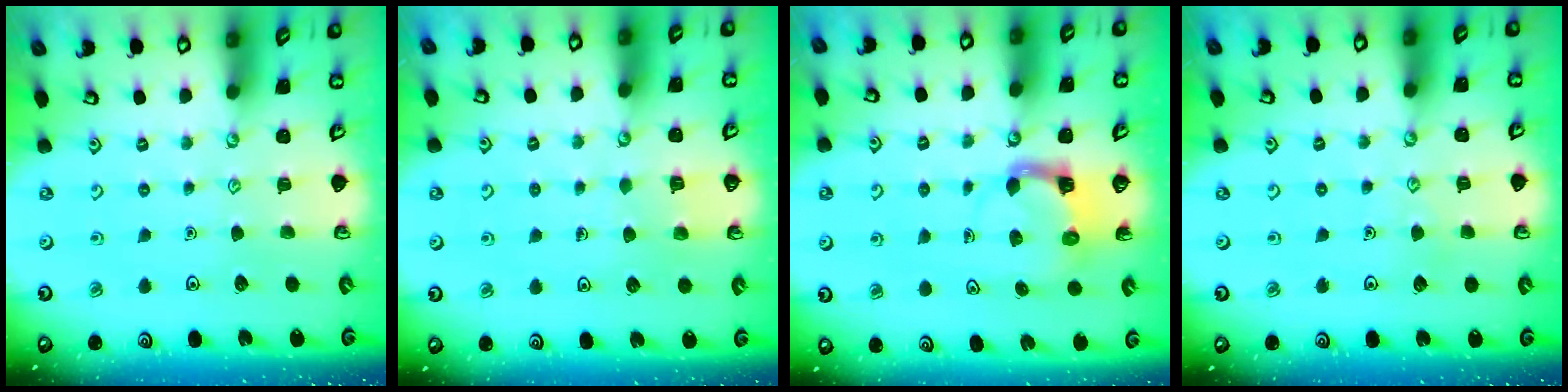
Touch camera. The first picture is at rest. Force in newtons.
{"total": 2.2, "press": 2.2, "slide": 0.0}
{"total": 3.7, "press": 3.7, "slide": 0.4}
{"total": 4.5, "press": 4.4, "slide": 0.4}